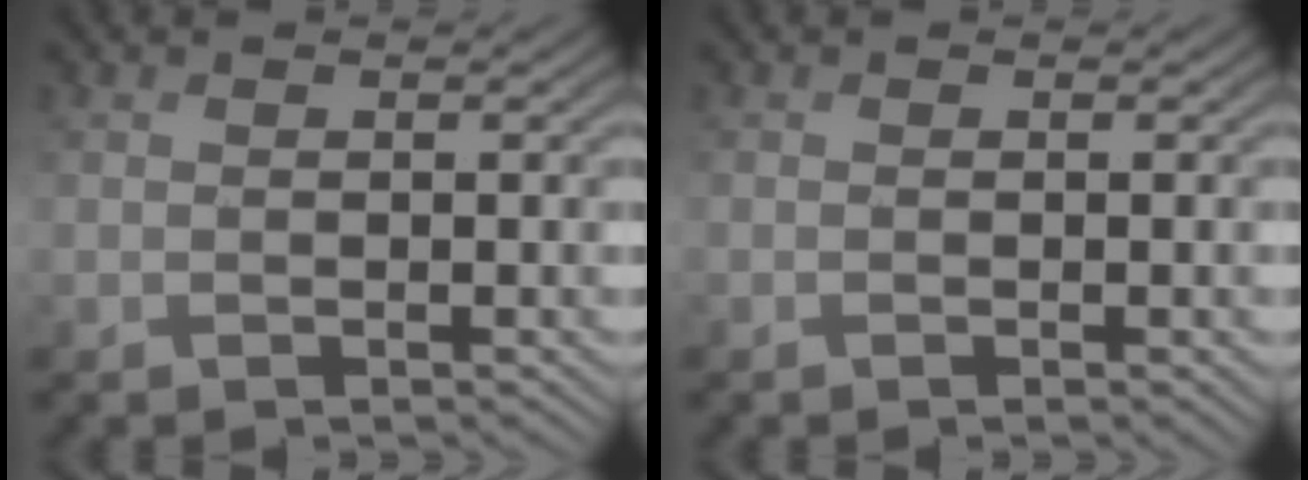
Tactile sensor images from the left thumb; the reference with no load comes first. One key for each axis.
{"total": 0.0}